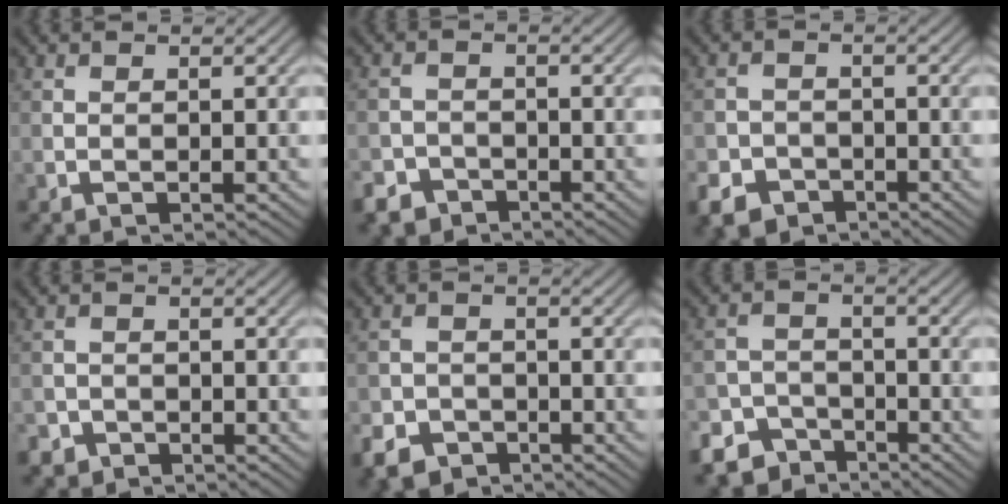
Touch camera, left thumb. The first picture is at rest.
{"total": 3.8, "force": [-2.9, 2.4, 0.7], "torque": [-0.011, -0.001, -0.055]}
{"total": 4.6, "force": [-2.9, 3.2, 1.6], "torque": [-0.034, -0.006, -0.060]}
{"total": 2.1, "force": [-1.5, 1.5, 0.3], "torque": [-0.004, -0.001, -0.034]}
{"total": 4.4, "force": [-2.9, 3.0, 1.4], "torque": [-0.032, -0.005, -0.057]}
{"total": 6.6, "force": [-5.2, 3.9, 1.4], "torque": [-0.016, -0.007, -0.092]}